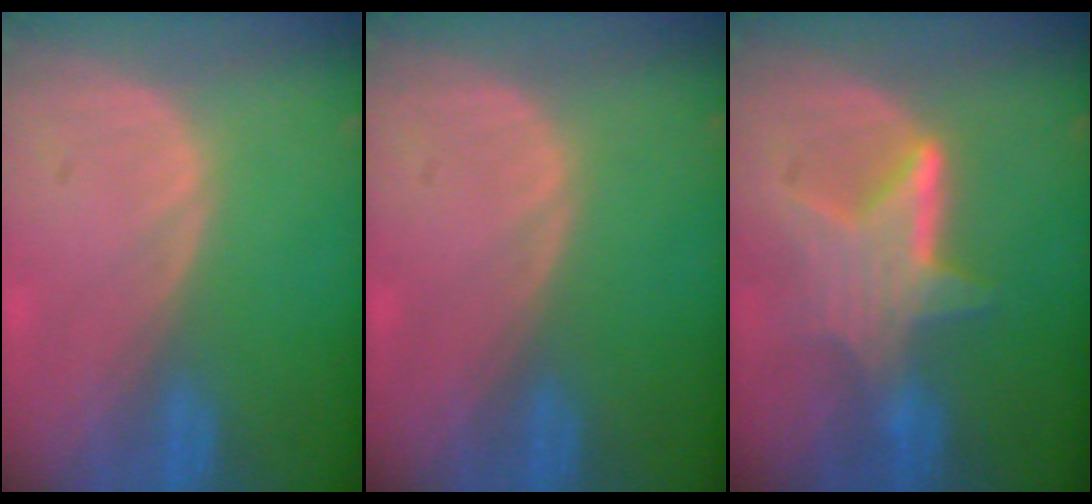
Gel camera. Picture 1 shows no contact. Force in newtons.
{"total": 0.0}
{"total": 6.2, "press": 6.1, "slide": 0.9}